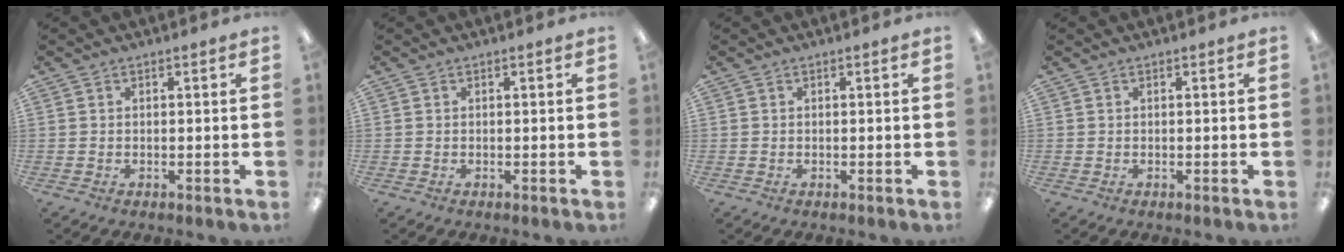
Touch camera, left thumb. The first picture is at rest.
{"total": 0.0}
{"total": 0.0}
{"total": 0.0}